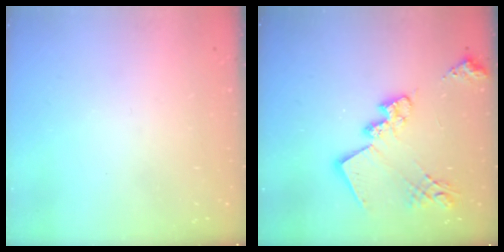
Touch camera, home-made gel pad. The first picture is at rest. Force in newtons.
{"total": 18.9, "press": 18.9, "slide": 1.3}